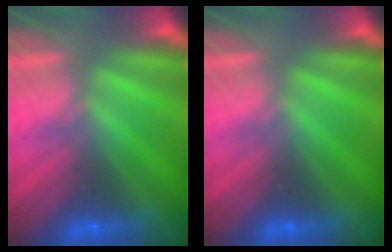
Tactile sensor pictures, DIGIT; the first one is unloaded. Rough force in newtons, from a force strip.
{"total": 0.0}